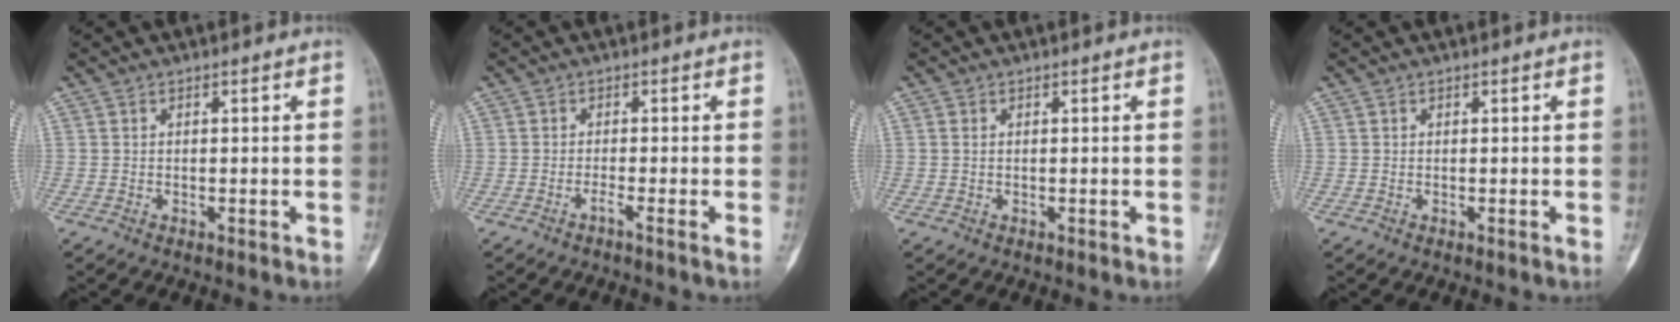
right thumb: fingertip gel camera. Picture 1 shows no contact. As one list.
[{"total": 1.5, "force": [-0.9, -0.6, 1.0], "torque": [-0.023, 0.002, -0.020]}, {"total": 0.6, "force": [0.2, 0.4, 0.3], "torque": [-0.003, 0.002, 0.003]}, {"total": 0.0}]